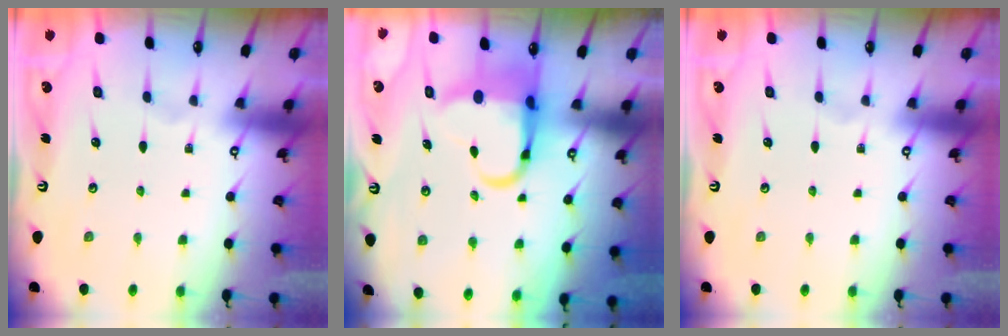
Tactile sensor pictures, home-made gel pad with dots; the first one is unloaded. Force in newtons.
{"total": 8.2, "press": 7.9, "slide": 2.0}
{"total": 0.0}